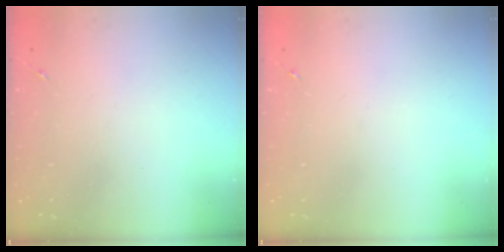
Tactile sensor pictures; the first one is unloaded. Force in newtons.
{"total": 0.0}